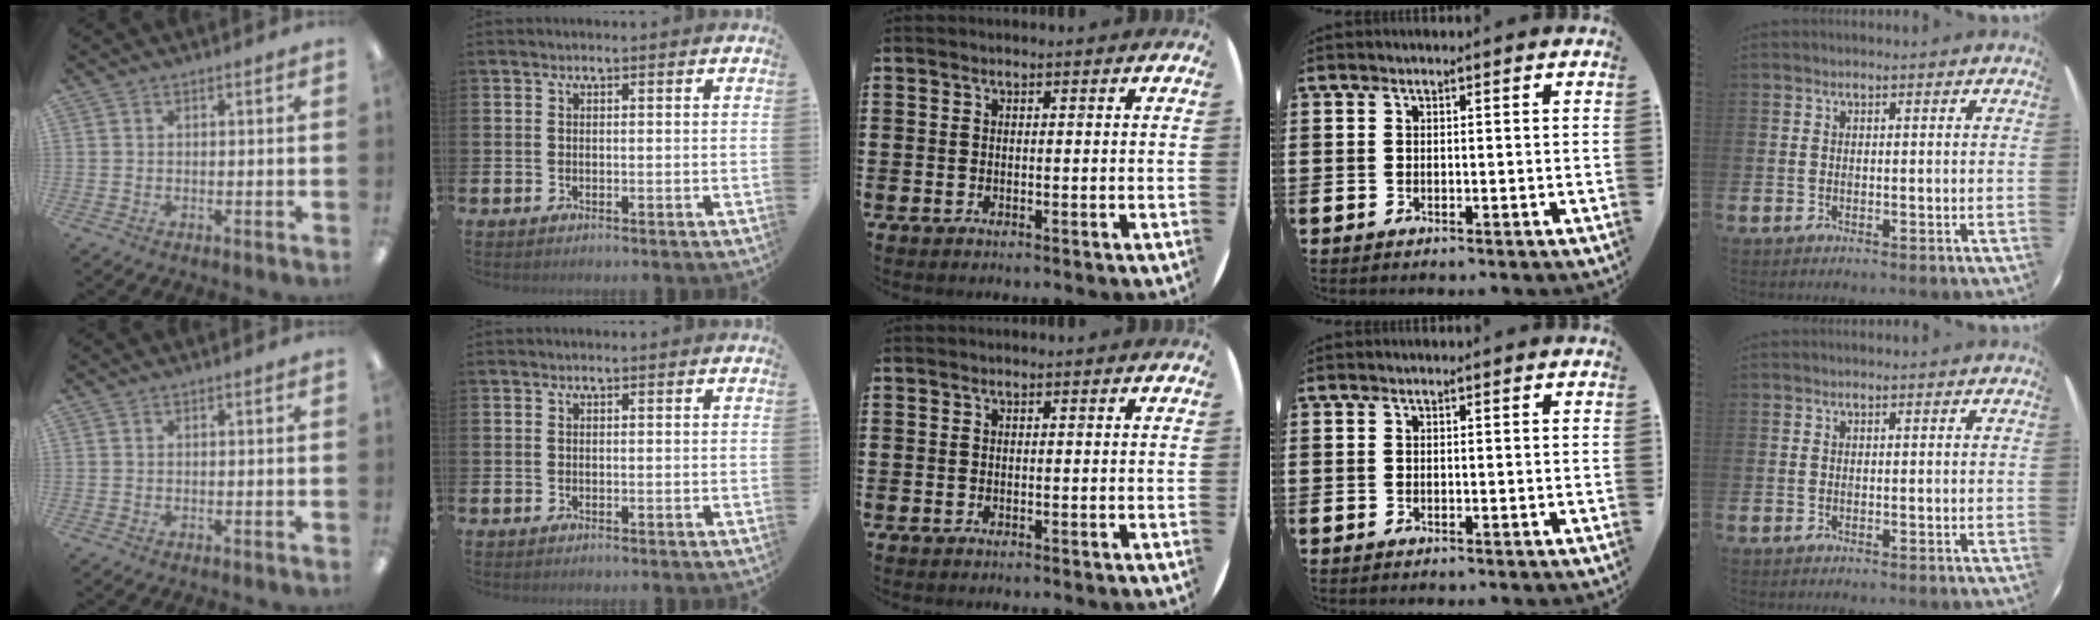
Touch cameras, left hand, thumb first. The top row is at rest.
{}